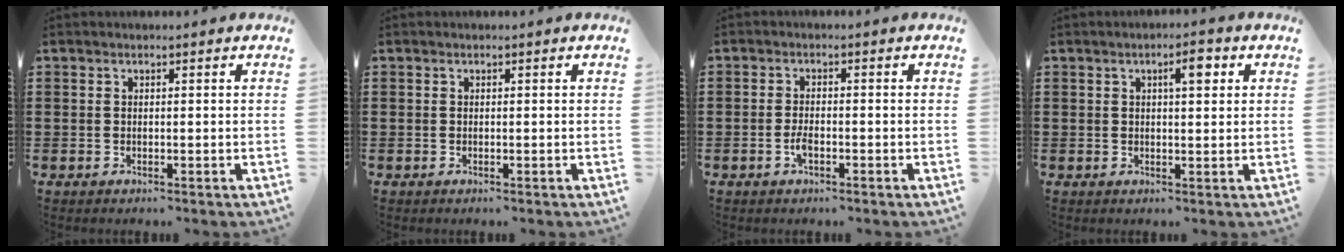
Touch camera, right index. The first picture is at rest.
{"total": 0.0}
{"total": 2.4, "force": [-1.0, 0.8, 2.1], "torque": [-0.046, 0.000, -0.021]}
{"total": 3.5, "force": [1.3, 1.0, 3.1], "torque": [-0.040, 0.001, 0.012]}